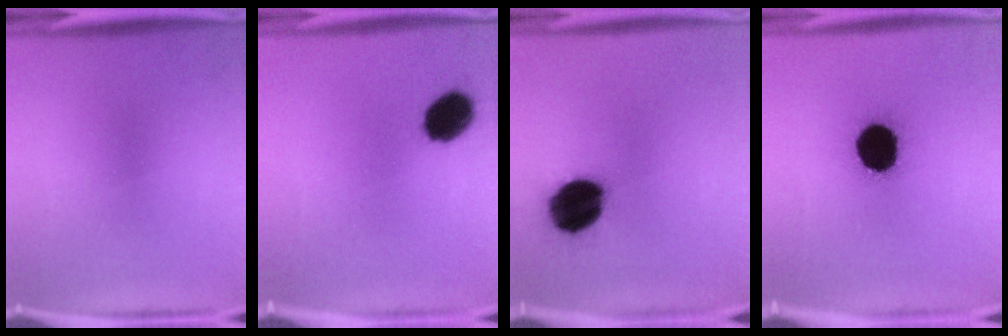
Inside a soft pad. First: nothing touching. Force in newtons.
{"total": 9.4}
{"total": 17.1}
{"total": 18.0}